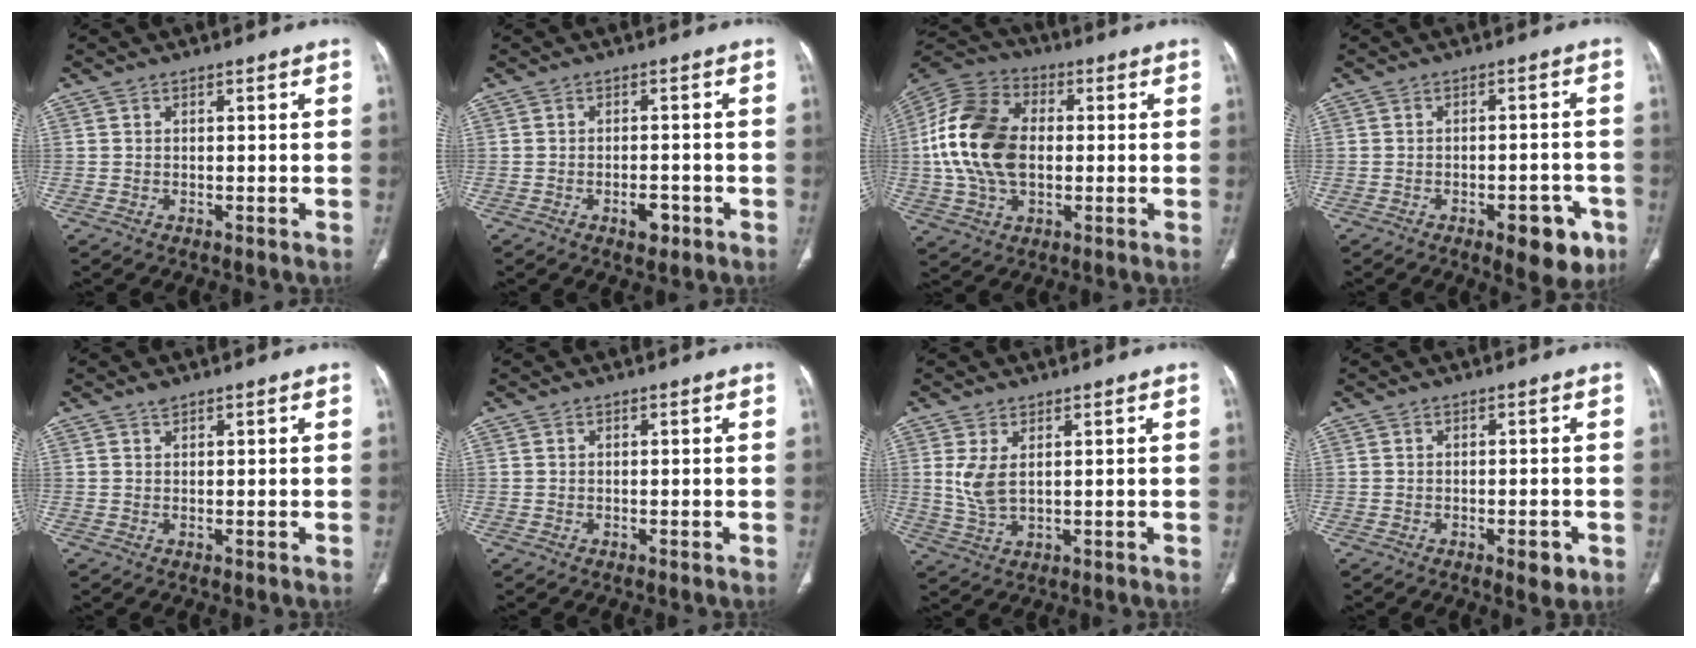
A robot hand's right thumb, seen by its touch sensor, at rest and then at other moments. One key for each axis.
{"total": 3.3, "fx": -1.7, "fy": 1.7, "fz": 2.3, "tx": -0.023, "ty": 0.008, "tz": -0.022}
{"total": 18.5, "fx": 0.2, "fy": 12.2, "fz": 13.8, "tx": -0.266, "ty": 0.019, "tz": 0.000}
{"total": 8.9, "fx": -4.4, "fy": 4.1, "fz": 6.5, "tx": -0.051, "ty": 0.019, "tz": -0.049}
{"total": 0.7, "fx": 0.7, "fy": 0.2, "fz": 0.3, "tx": -0.001, "ty": -0.003, "tz": 0.012}
{"total": 0.0}
{"total": 5.0, "fx": 1.3, "fy": 2.3, "fz": 4.2, "tx": -0.095, "ty": -0.008, "tz": 0.038}
{"total": 3.4, "fx": -1.5, "fy": 1.5, "fz": 2.7, "tx": -0.024, "ty": 0.001, "tz": -0.014}